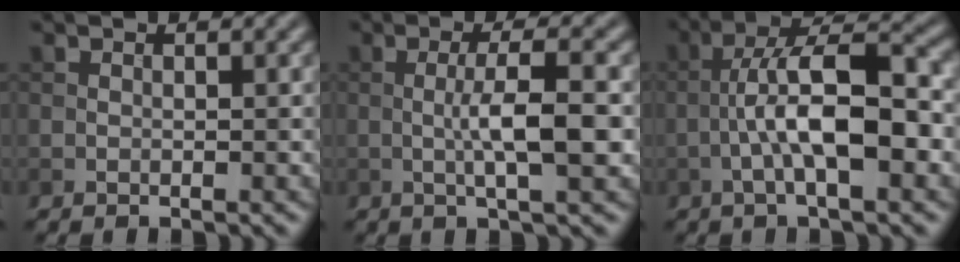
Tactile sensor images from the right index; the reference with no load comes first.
{"total": 4.8, "force": [-0.2, 0.8, 4.8], "torque": [-0.084, 0.005, -0.004]}
{"total": 8.0, "force": [-1.7, 2.4, 7.4], "torque": [-0.126, 0.018, -0.030]}